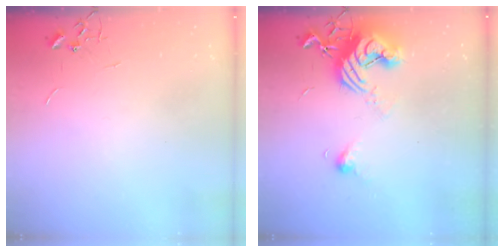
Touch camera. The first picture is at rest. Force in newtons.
{"total": 12.0, "press": 11.9, "slide": 1.8}